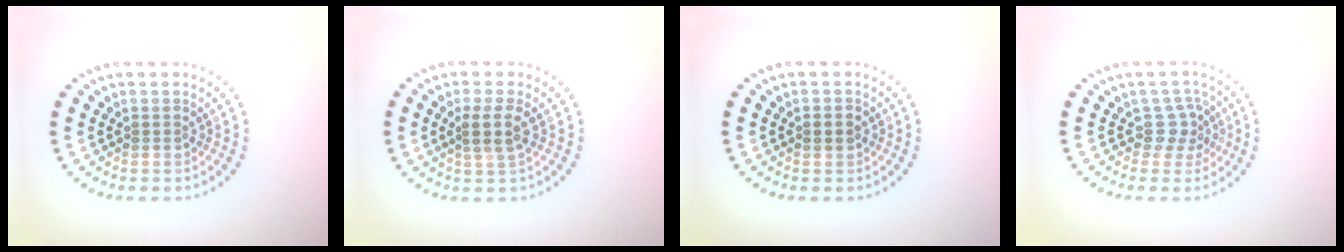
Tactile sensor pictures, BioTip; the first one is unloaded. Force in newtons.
{"total": 2.4, "press": 2.0, "slide": 1.3}
{"total": 1.1, "press": 1.1, "slide": 0.1}
{"total": 2.4, "press": 1.8, "slide": 1.6}